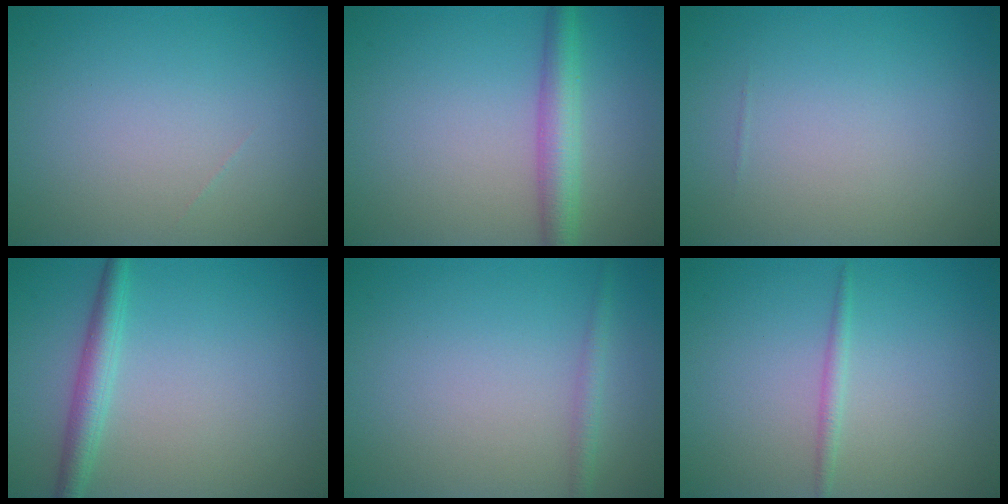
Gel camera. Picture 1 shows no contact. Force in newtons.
{"total": 3.7, "press": 3.7, "slide": 0.1}
{"total": 0.0}
{"total": 2.6, "press": 2.6, "slide": 0.1}
{"total": 1.2, "press": 1.2, "slide": 0.1}
{"total": 1.0, "press": 1.0, "slide": 0.0}